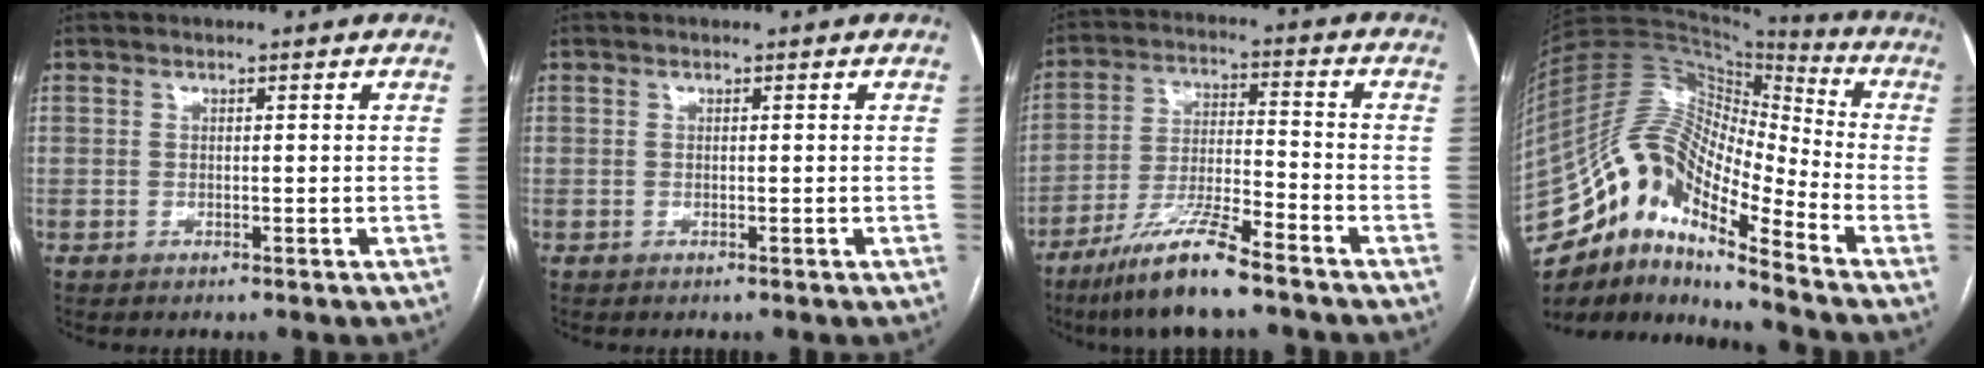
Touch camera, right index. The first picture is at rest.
{"total": 0.0}
{"total": 11.6, "force": [-8.5, 0.8, 7.8], "torque": [-0.153, -0.024, -0.157]}
{"total": 17.4, "force": [-12.5, 4.1, 11.3], "torque": [-0.215, 0.035, -0.228]}